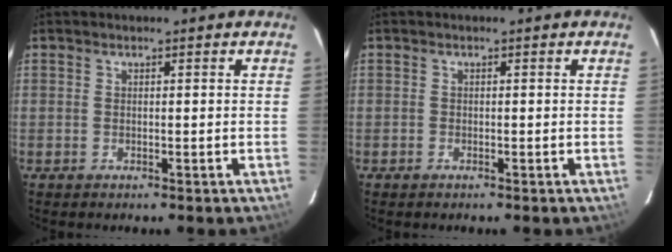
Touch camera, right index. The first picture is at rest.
{"total": 0.6, "force": [-0.5, 0.3, 0.1], "torque": [-0.002, 0.001, -0.011]}